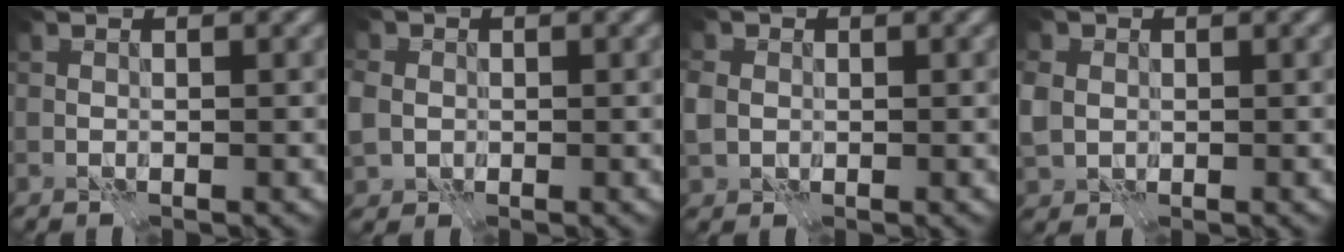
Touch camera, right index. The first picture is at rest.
{"total": 3.4, "force": [-0.1, 3.1, 1.5], "torque": [-0.054, 0.003, 0.000]}
{"total": 2.4, "force": [0.2, 2.1, 1.1], "torque": [-0.034, 0.005, 0.000]}
{"total": 3.0, "force": [0.3, 2.7, 1.4], "torque": [-0.047, 0.003, 0.006]}